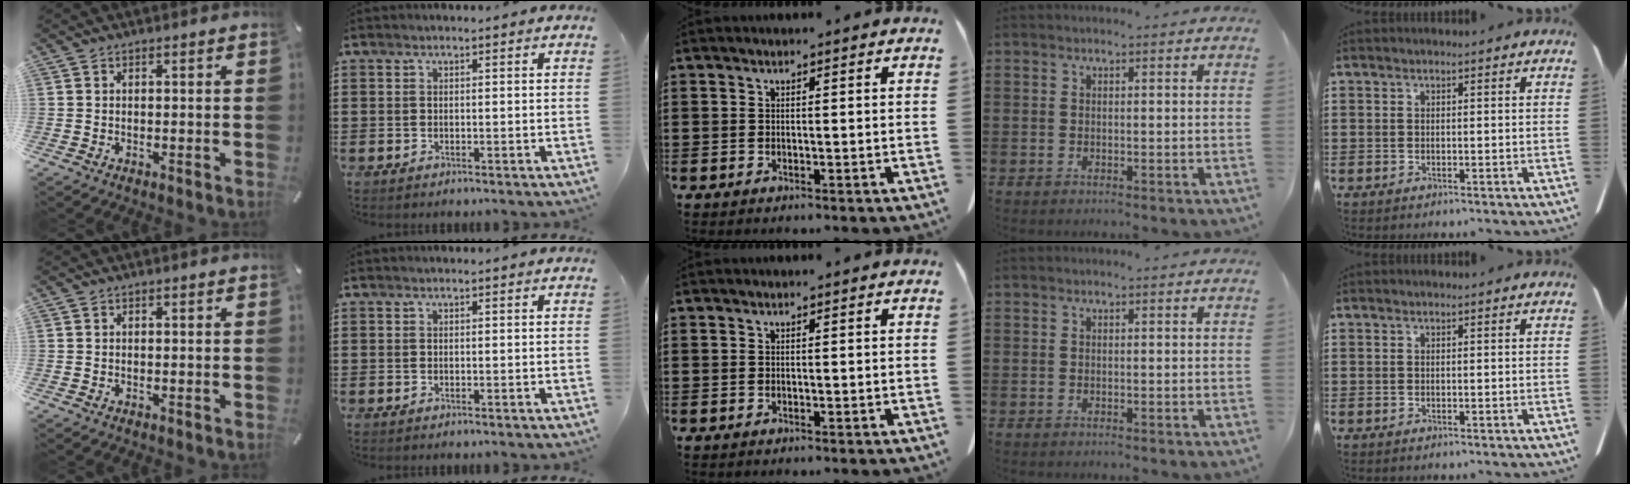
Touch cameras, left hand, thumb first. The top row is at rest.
{}